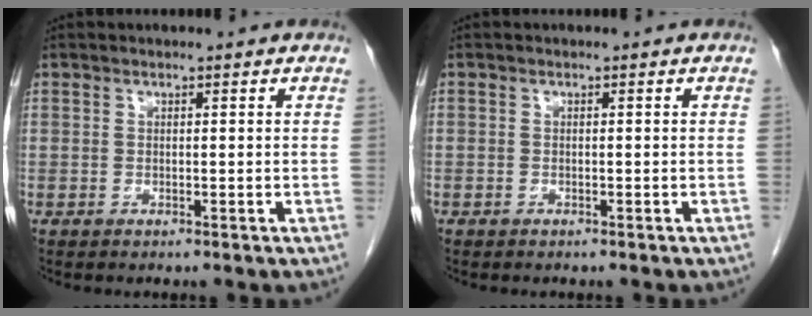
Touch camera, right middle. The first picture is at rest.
{"total": 0.0}